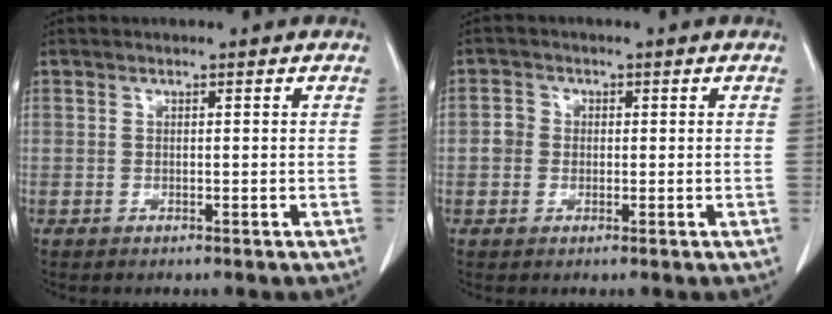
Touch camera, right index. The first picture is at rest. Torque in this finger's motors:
{"motor_torque": [0.32, -0.12, 0.09, 0.03]}